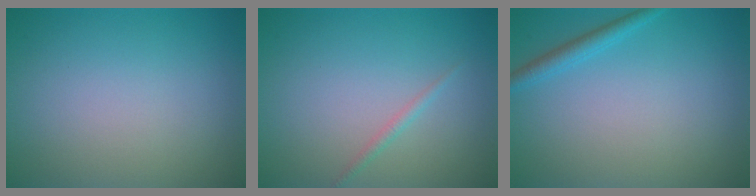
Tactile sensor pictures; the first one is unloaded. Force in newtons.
{"total": 0.8, "press": 0.8, "slide": 0.1}
{"total": 1.6, "press": 1.6, "slide": 0.1}